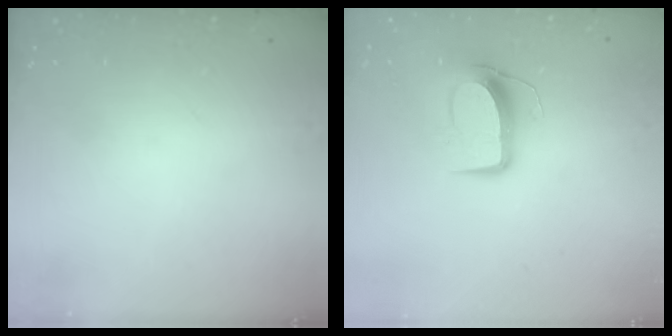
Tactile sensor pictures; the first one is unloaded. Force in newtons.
{"total": 9.8, "press": 9.7, "slide": 0.7}